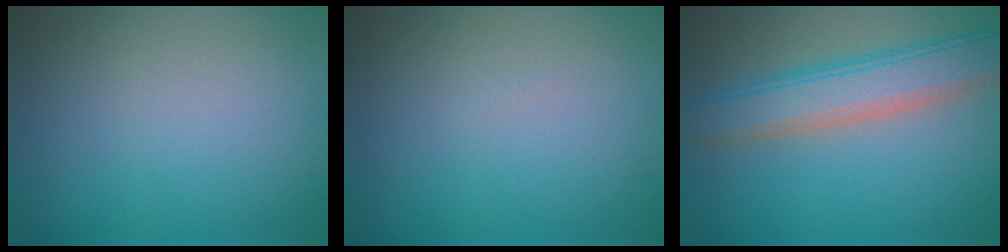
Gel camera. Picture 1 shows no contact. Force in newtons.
{"total": 0.0}
{"total": 5.6, "press": 5.6, "slide": 0.5}